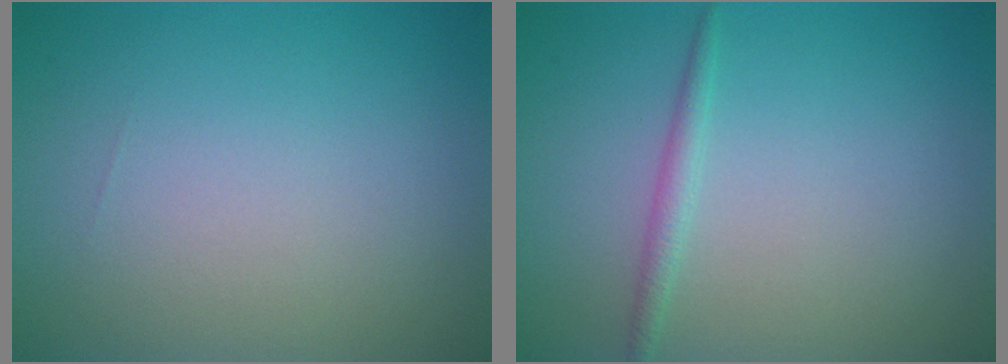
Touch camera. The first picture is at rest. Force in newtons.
{"total": 1.3, "press": 1.3, "slide": 0.1}